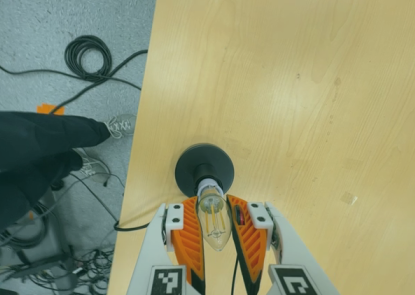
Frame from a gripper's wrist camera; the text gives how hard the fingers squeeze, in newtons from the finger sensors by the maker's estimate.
{"total": 21.1, "left": 21.8, "right": 20.5}